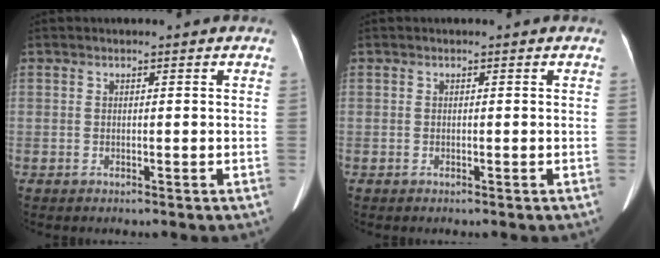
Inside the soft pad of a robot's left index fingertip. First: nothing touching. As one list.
[{"total": 0.0}]